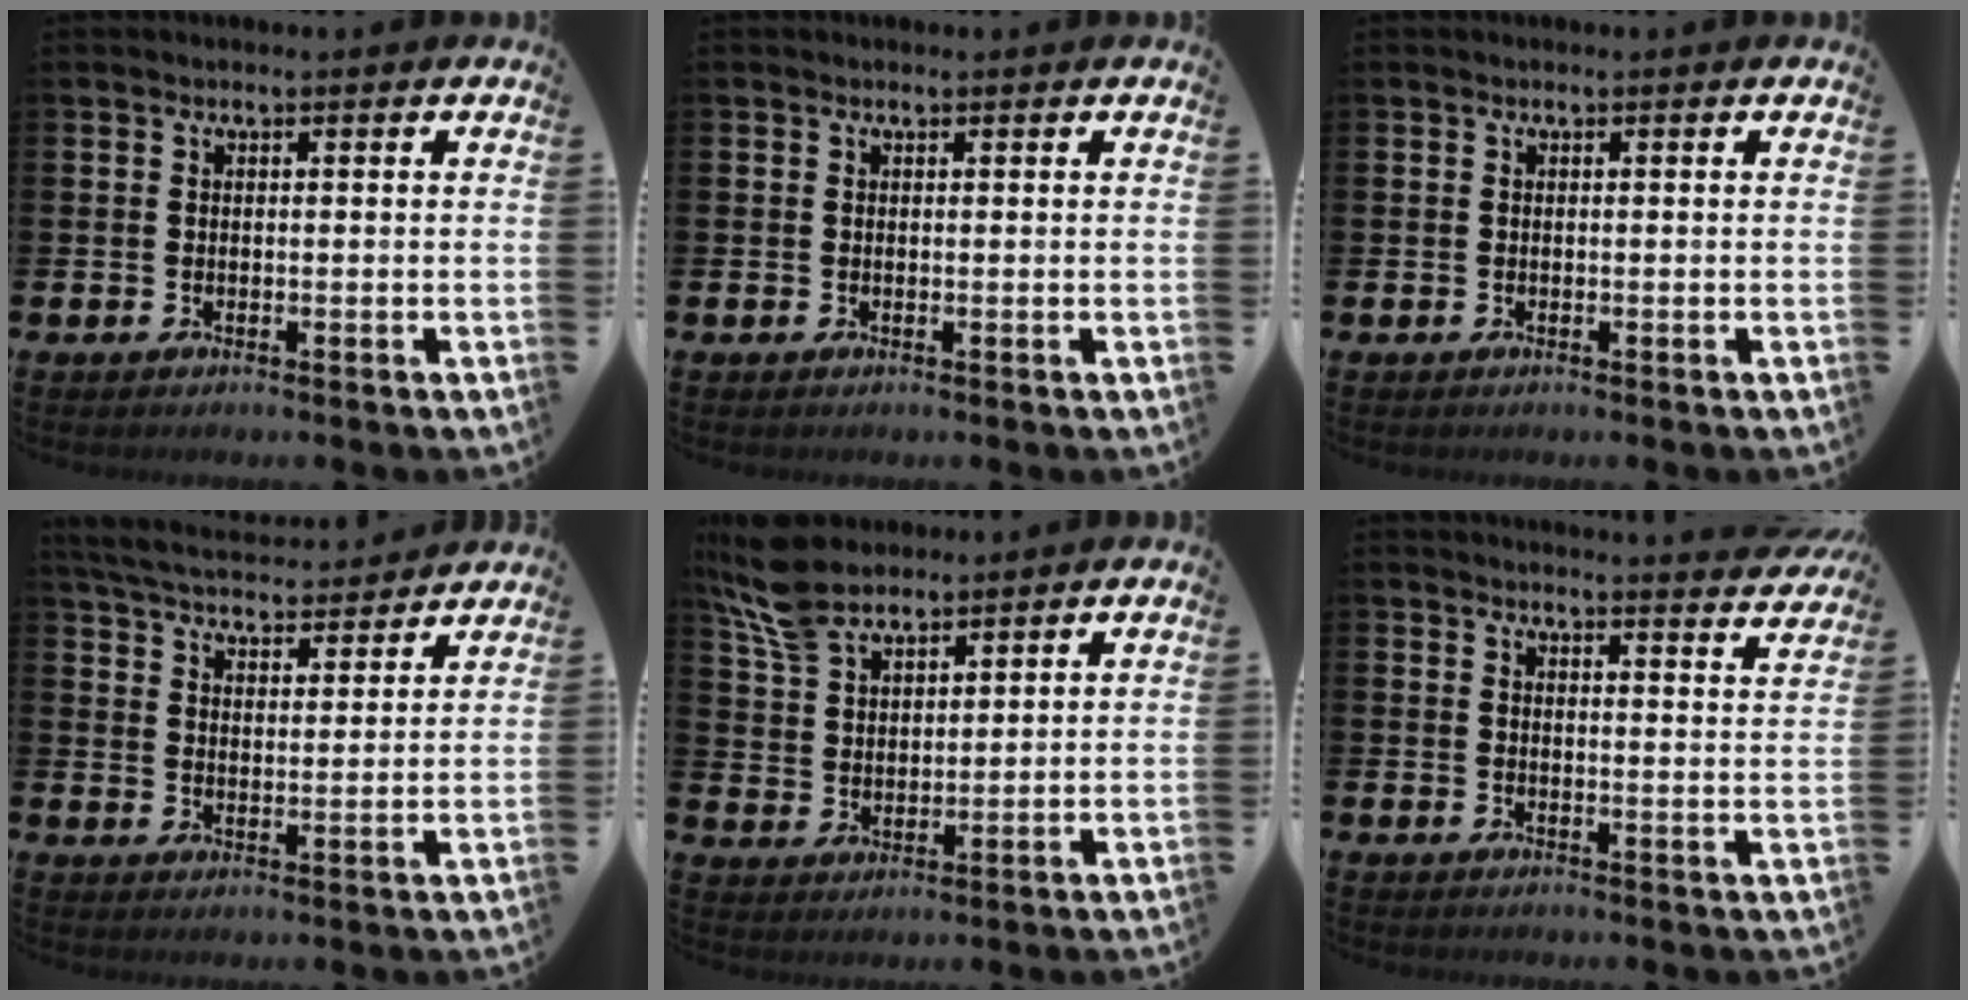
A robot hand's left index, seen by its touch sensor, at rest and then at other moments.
{"total": 0.0}
{"total": 0.0}
{"total": 5.6, "force": [5.5, 0.9, 0.9], "torque": [-0.039, -0.037, 0.096]}
{"total": 7.8, "force": [6.7, 2.8, 2.7], "torque": [-0.075, -0.015, 0.127]}
{"total": 3.3, "force": [3.3, -0.3, 0.1], "torque": [0.013, -0.034, 0.053]}